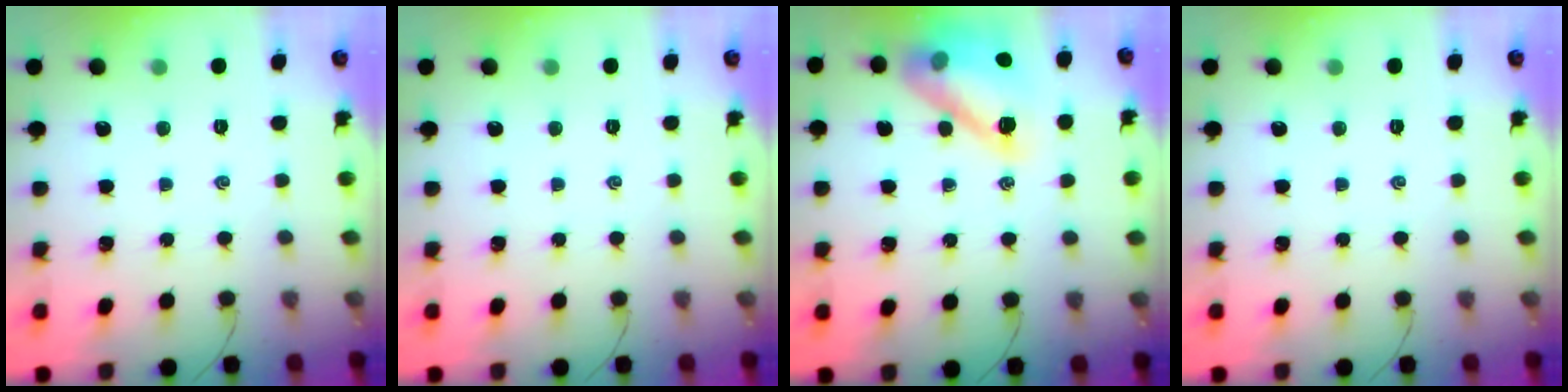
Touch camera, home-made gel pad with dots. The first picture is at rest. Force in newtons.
{"total": 0.0}
{"total": 15.8, "press": 15.8, "slide": 1.1}
{"total": 0.0}